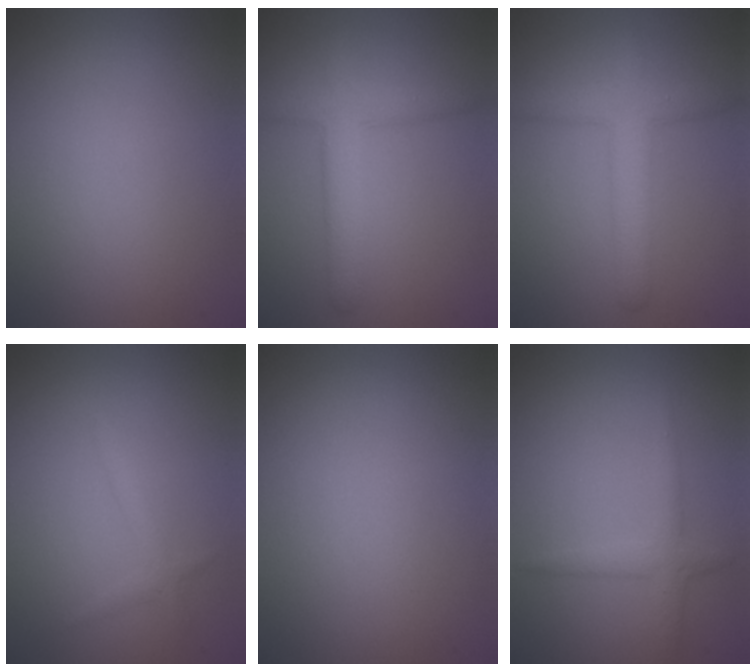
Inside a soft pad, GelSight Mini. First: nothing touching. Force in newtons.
{"total": 3.5, "press": 3.5, "slide": 0.2}
{"total": 3.7, "press": 3.7, "slide": 0.1}
{"total": 1.1, "press": 1.1, "slide": 0.2}
{"total": 0.0}
{"total": 1.8, "press": 1.7, "slide": 0.1}